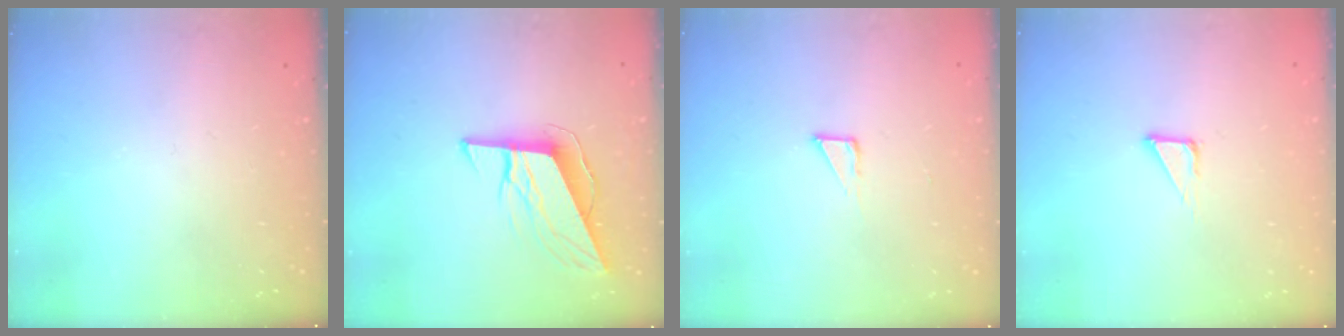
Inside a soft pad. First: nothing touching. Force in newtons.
{"total": 9.8, "press": 9.6, "slide": 2.3}
{"total": 2.6, "press": 2.6, "slide": 0.1}
{"total": 3.4, "press": 3.4, "slide": 0.2}